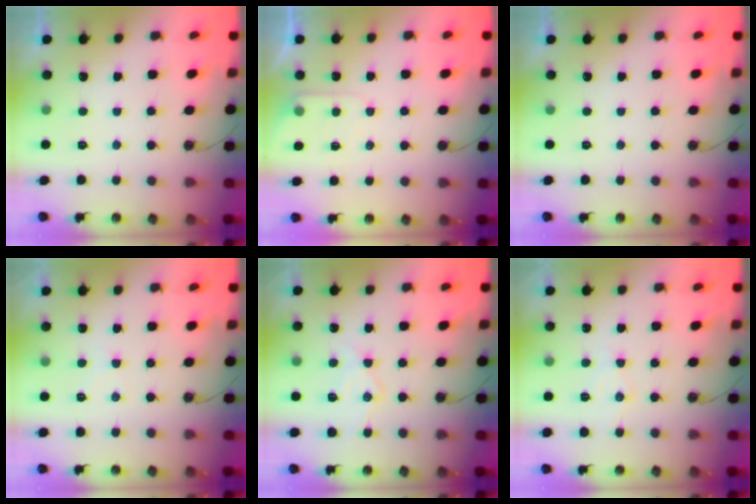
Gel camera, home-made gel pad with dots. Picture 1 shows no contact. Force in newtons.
{"total": 5.2, "press": 5.1, "slide": 0.8}
{"total": 0.0}
{"total": 5.1, "press": 5.0, "slide": 0.8}
{"total": 9.1, "press": 9.1, "slide": 0.7}
{"total": 6.7, "press": 6.7, "slide": 0.5}